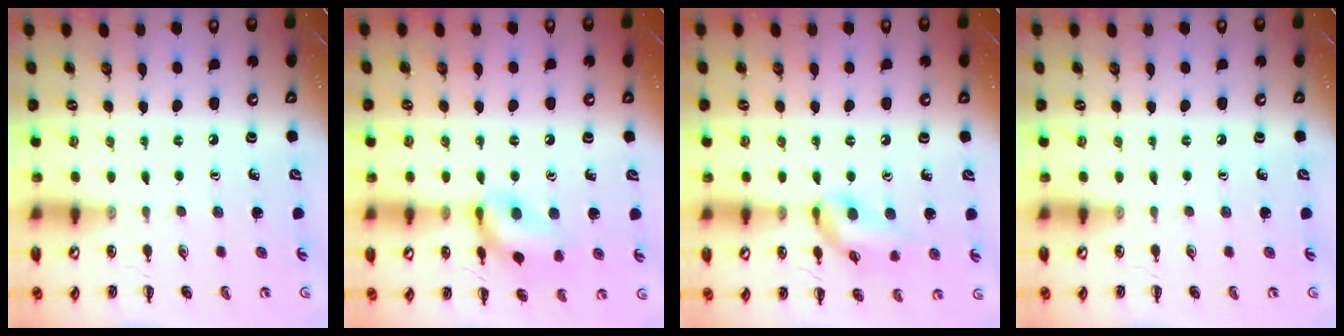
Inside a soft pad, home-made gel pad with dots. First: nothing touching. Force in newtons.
{"total": 13.6, "press": 13.5, "slide": 1.5}
{"total": 12.6, "press": 12.4, "slide": 1.9}
{"total": 0.0}